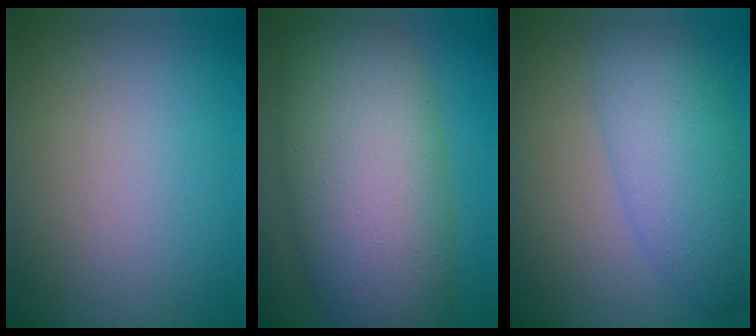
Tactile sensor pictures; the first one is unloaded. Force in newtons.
{"total": 13.3, "press": 13.3, "slide": 0.3}
{"total": 5.5, "press": 5.5, "slide": 0.1}